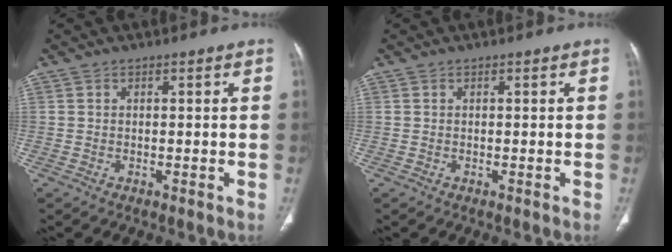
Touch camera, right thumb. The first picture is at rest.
{"total": 0.0}